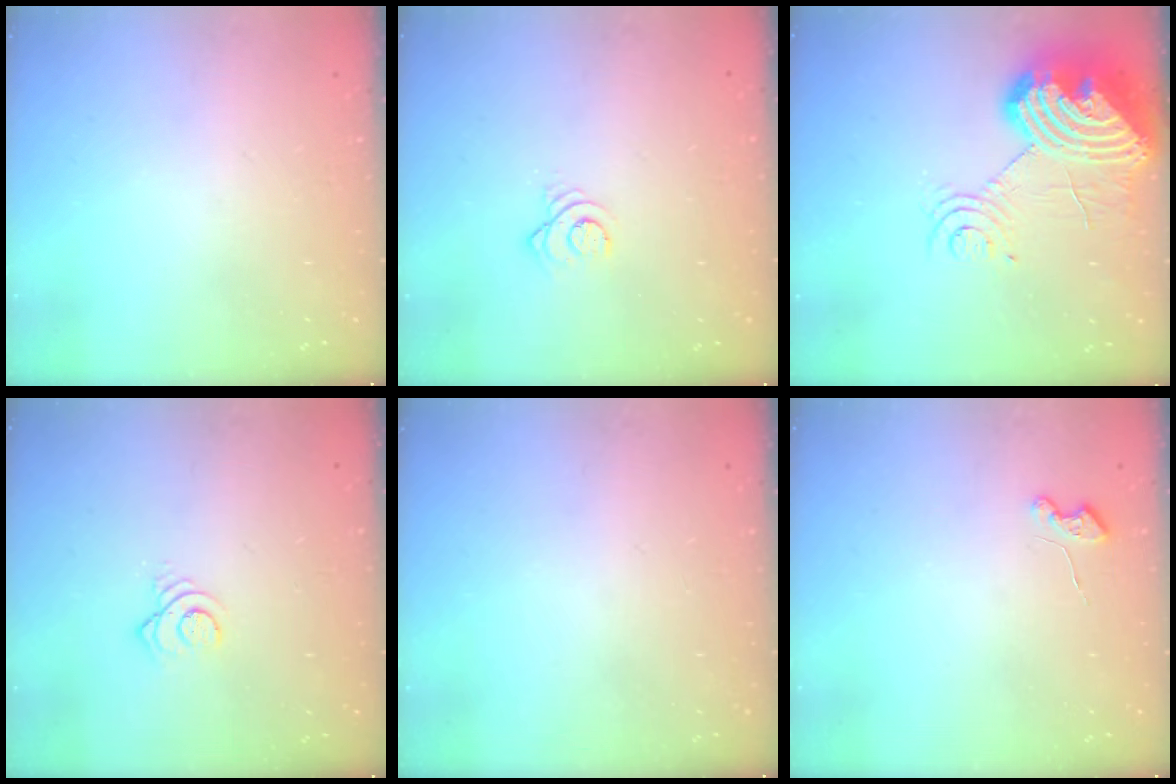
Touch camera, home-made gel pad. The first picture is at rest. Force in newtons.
{"total": 3.6, "press": 3.6, "slide": 0.2}
{"total": 20.7, "press": 20.5, "slide": 2.7}
{"total": 3.8, "press": 3.8, "slide": 0.2}
{"total": 0.0}
{"total": 3.6, "press": 3.6, "slide": 0.6}